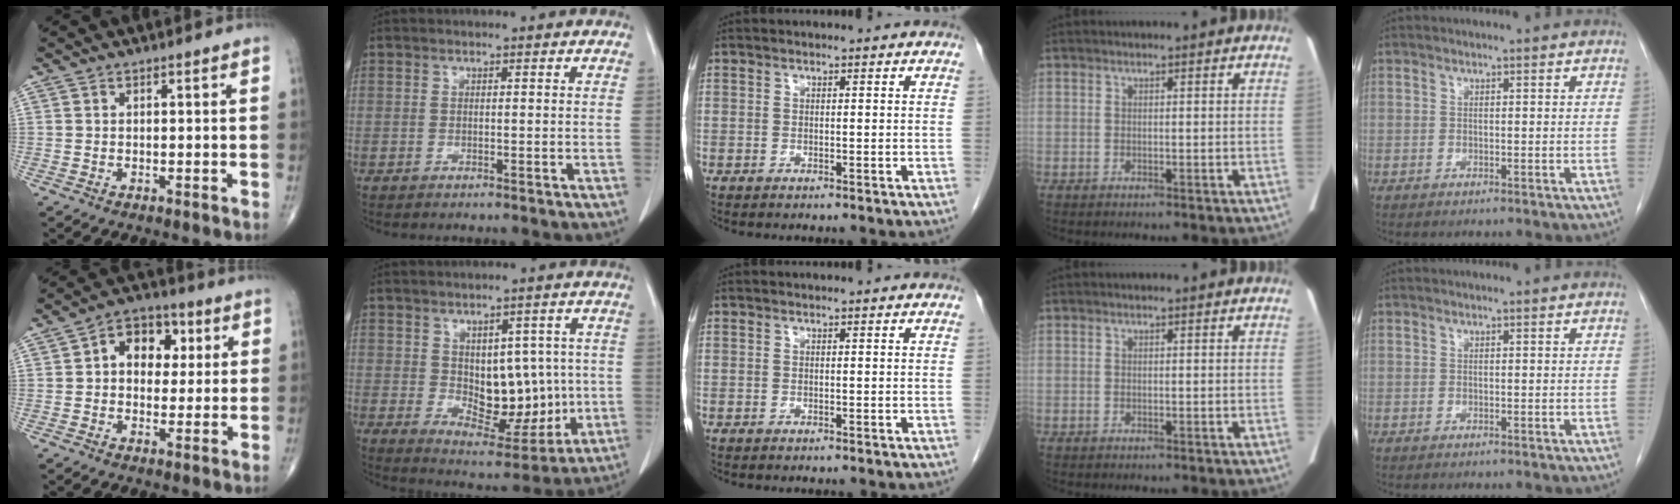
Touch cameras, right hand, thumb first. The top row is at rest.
{"thumb": {"total": 9.5, "force": [2.1, 6.9, 6.2], "torque": [-0.049, 0.011, 0.025]}, "index": {"total": 10.8, "force": [0.1, 6.3, 8.8], "torque": [-0.114, 0.004, 0.024]}}